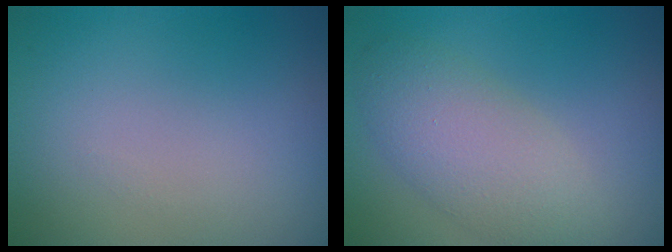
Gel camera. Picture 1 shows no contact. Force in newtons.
{"total": 5.0, "press": 5.0, "slide": 0.4}